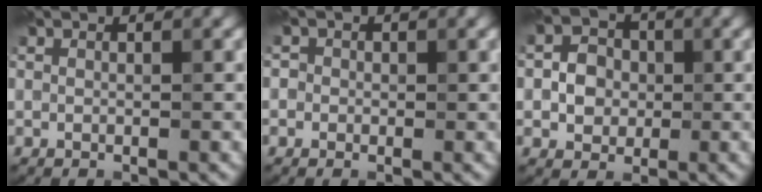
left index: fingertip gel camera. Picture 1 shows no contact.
{"total": 1.7, "force": [0.4, 1.5, 0.5], "torque": [0.009, 0.001, -0.015]}
{"total": 3.3, "force": [-0.3, 2.9, 1.6], "torque": [-0.022, 0.003, -0.011]}